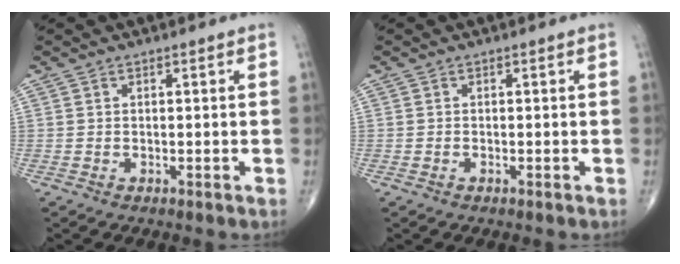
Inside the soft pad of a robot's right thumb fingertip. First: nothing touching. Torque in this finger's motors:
{"motor_torque": [0.20, 0.04, -0.31, -0.19, 0.00]}